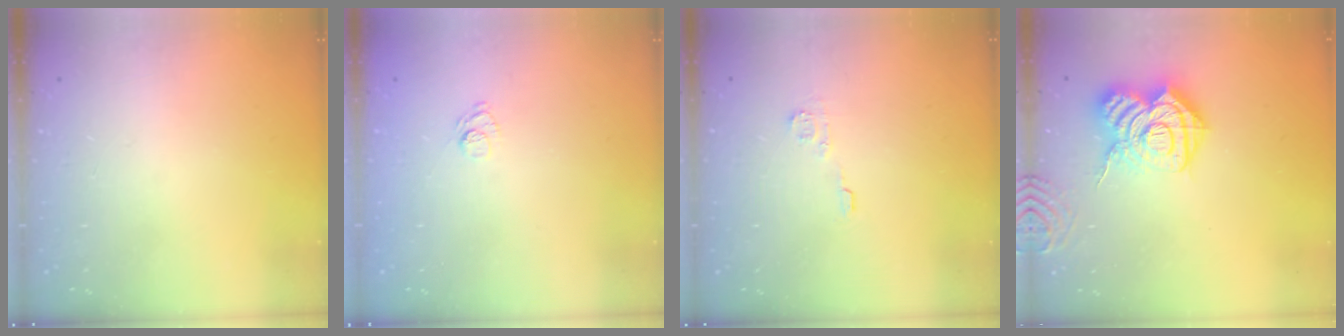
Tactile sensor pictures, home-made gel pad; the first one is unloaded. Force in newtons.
{"total": 6.6, "press": 6.5, "slide": 1.4}
{"total": 4.9, "press": 4.9, "slide": 0.2}
{"total": 17.2, "press": 17.2, "slide": 1.5}